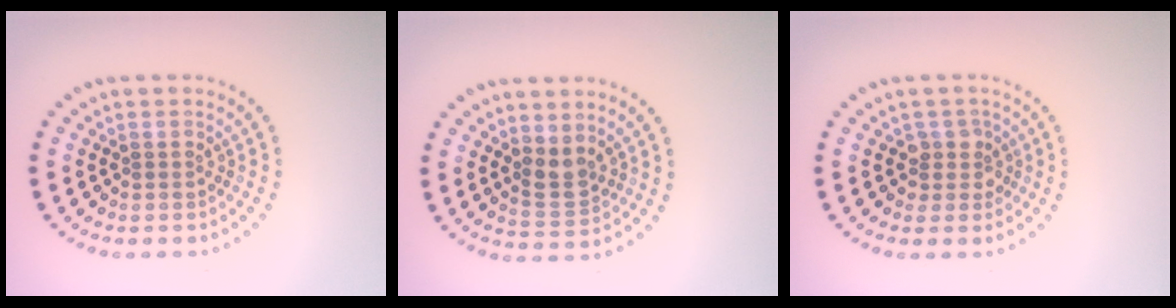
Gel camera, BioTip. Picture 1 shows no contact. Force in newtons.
{"total": 1.9, "press": 1.6, "slide": 1.1}
{"total": 1.9, "press": 1.5, "slide": 1.1}